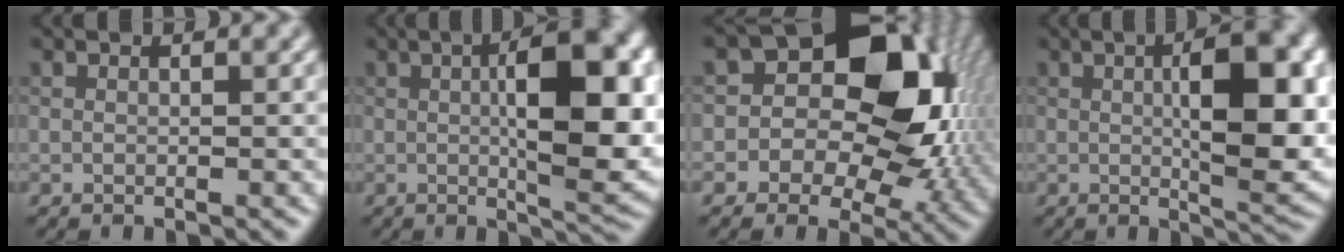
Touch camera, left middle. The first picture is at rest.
{"total": 10.0, "force": [0.9, 2.7, 9.6], "torque": [-0.137, 0.005, 0.031]}
{"total": 12.4, "force": [0.8, 9.2, 8.3], "torque": [-0.087, 0.006, 0.015]}
{"total": 8.9, "force": [0.9, 2.3, 8.5], "torque": [-0.119, 0.005, 0.029]}